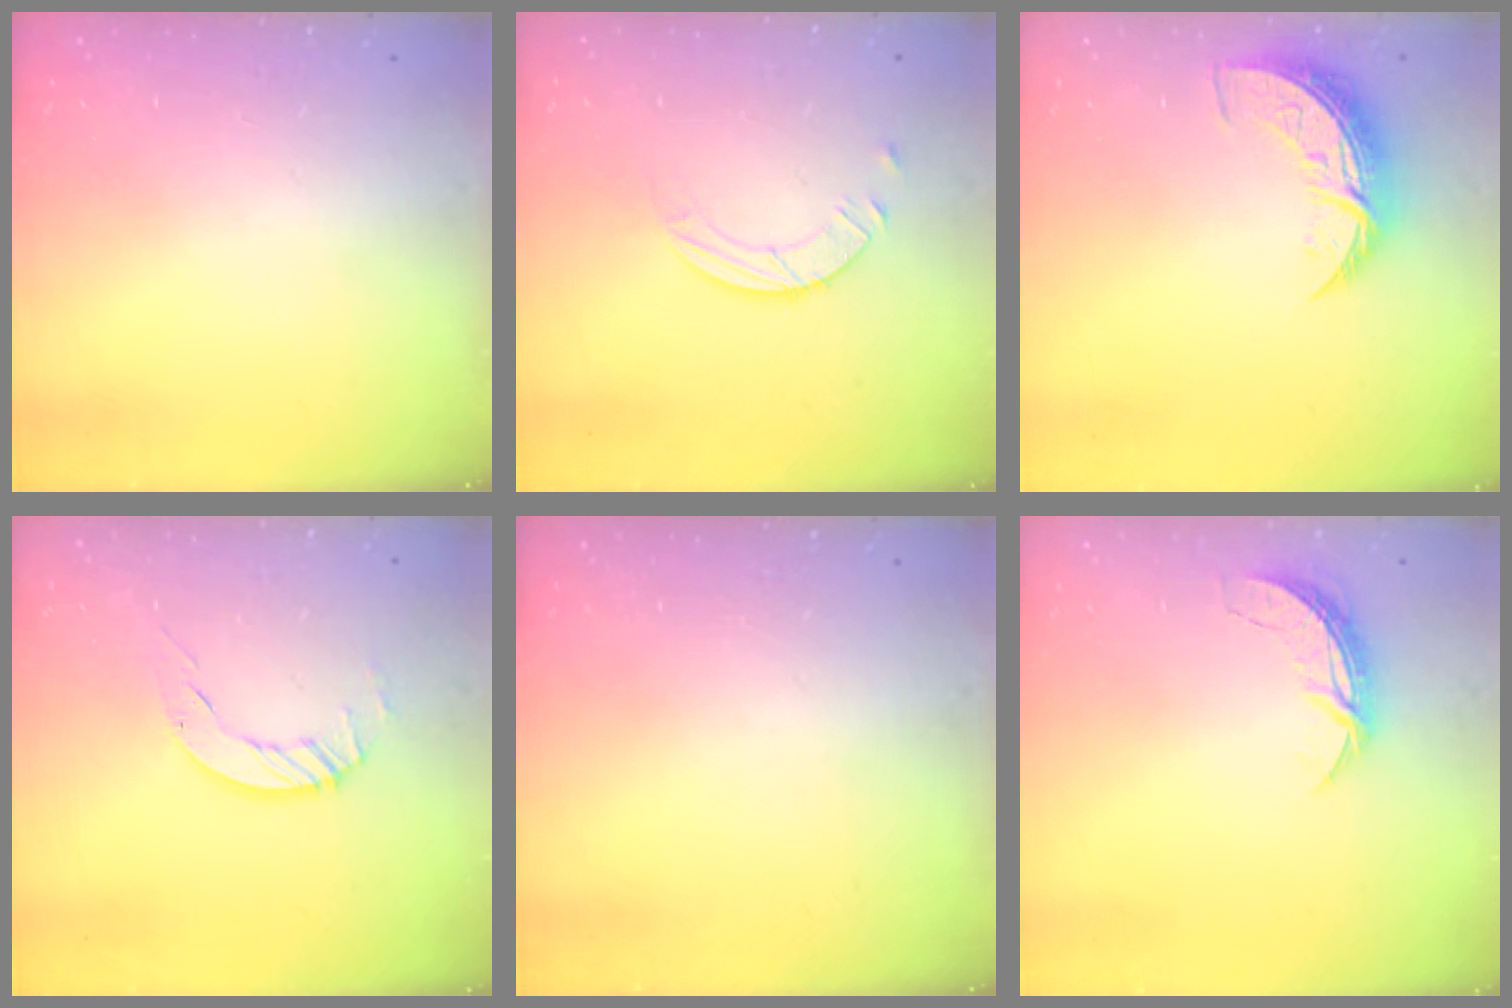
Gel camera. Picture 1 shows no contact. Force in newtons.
{"total": 3.7, "press": 3.7, "slide": 0.4}
{"total": 8.6, "press": 8.5, "slide": 0.8}
{"total": 5.9, "press": 5.9, "slide": 0.4}
{"total": 0.0}
{"total": 5.5, "press": 5.5, "slide": 0.3}